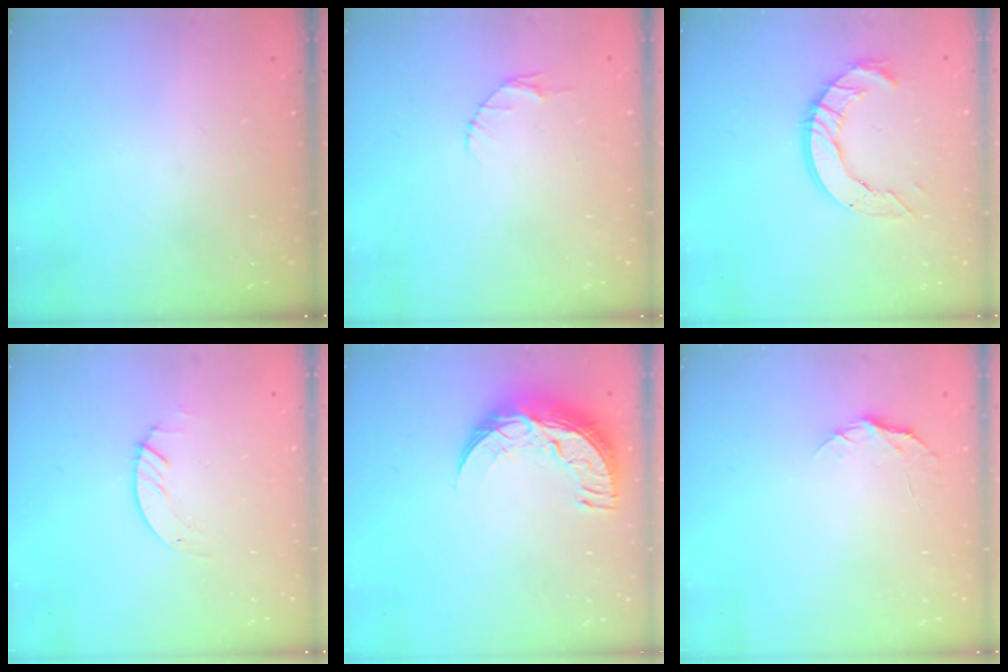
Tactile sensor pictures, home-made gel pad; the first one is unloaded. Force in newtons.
{"total": 4.0, "press": 4.0, "slide": 0.6}
{"total": 10.6, "press": 10.5, "slide": 0.9}
{"total": 1.4, "press": 1.4, "slide": 0.2}
{"total": 11.9, "press": 11.9, "slide": 0.8}
{"total": 5.0, "press": 5.0, "slide": 0.6}